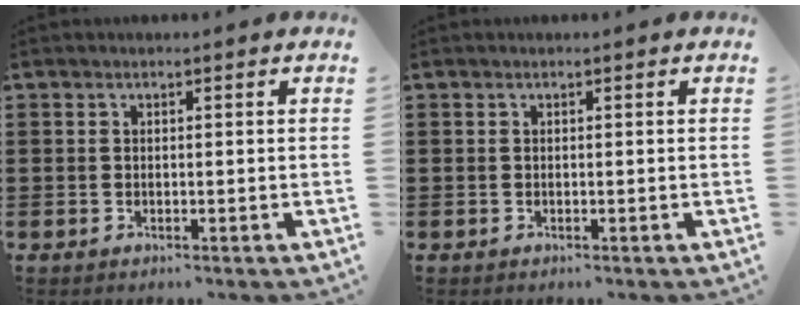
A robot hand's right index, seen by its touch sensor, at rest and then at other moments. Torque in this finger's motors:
{"motor_torque": [0.33, 0.43, 0.00, 0.01]}